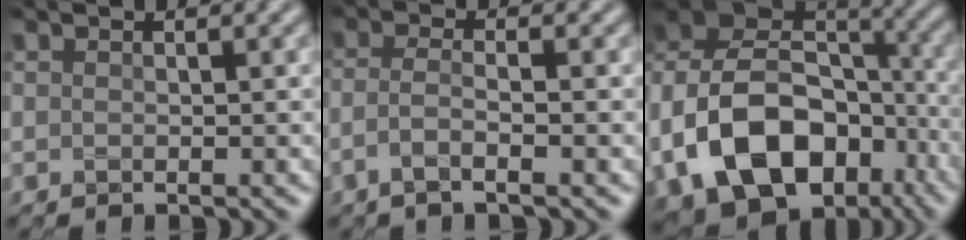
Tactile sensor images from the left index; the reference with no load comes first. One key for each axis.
{"total": 2.7, "fx": -1.2, "fy": 0.7, "fz": 2.3, "tx": -0.042, "ty": 0.002, "tz": -0.038}
{"total": 16.2, "fx": -5.1, "fy": 11.7, "fz": 10.0, "tx": -0.201, "ty": -0.008, "tz": -0.090}